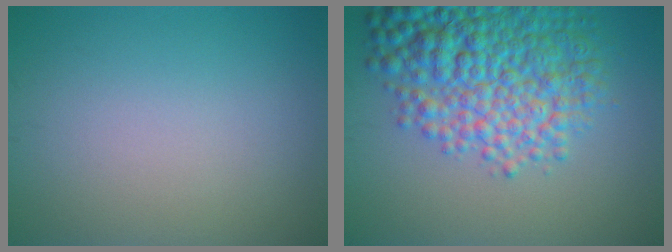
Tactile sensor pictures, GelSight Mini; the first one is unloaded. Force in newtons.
{"total": 9.3, "press": 9.3, "slide": 0.3}